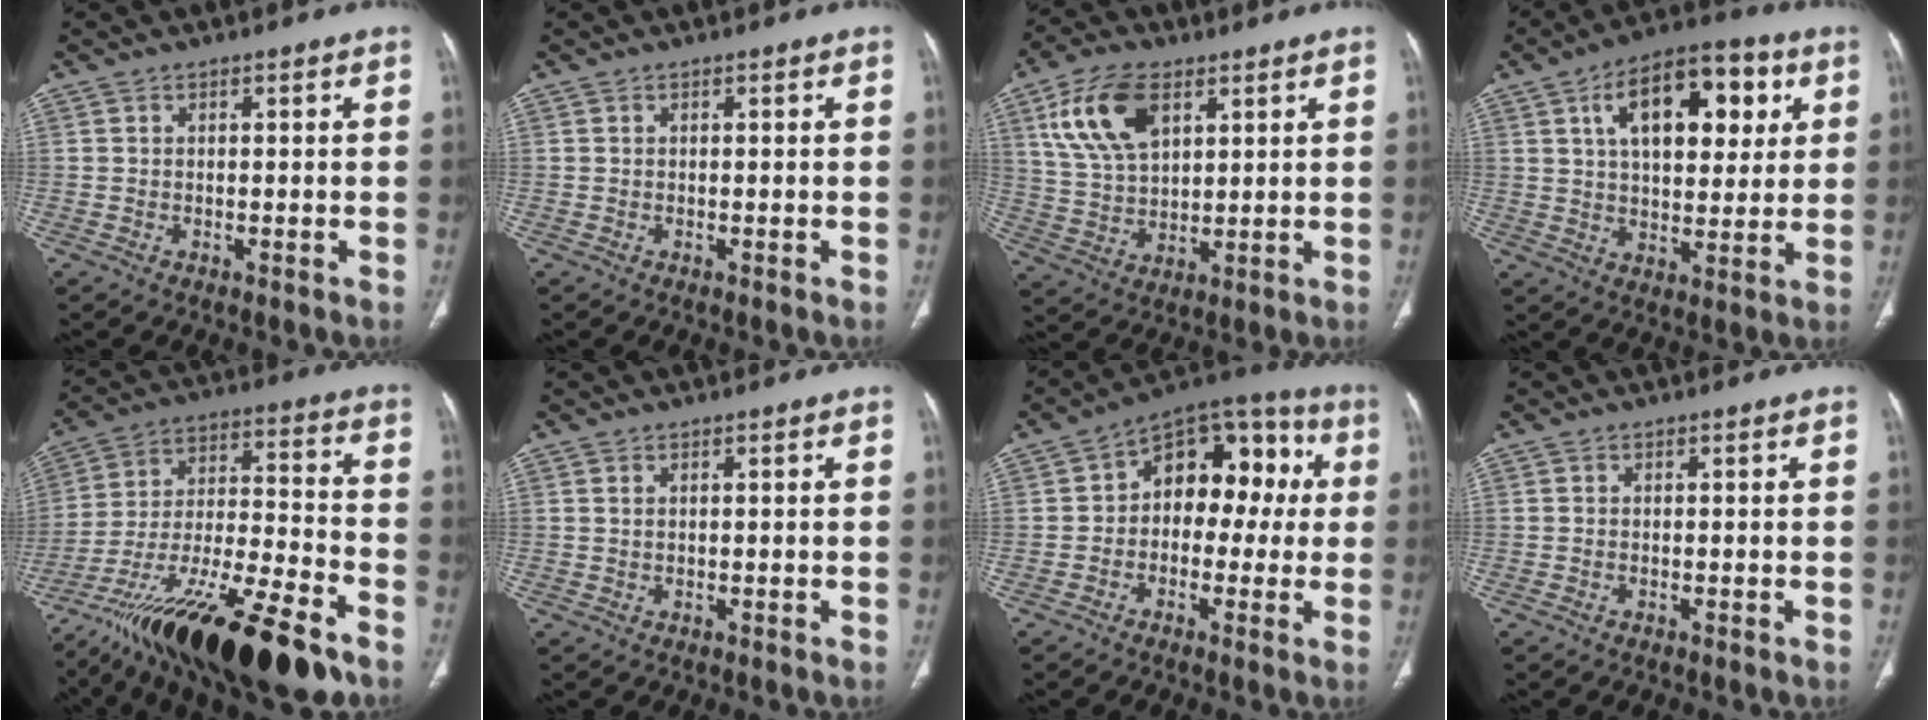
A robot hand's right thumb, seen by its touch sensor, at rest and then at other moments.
{"total": 0.0}
{"total": 13.5, "force": [6.0, 7.5, 9.5], "torque": [-0.173, -0.012, 0.120]}
{"total": 17.9, "force": [6.2, 9.4, 13.9], "torque": [-0.172, 0.000, 0.096]}
{"total": 28.4, "force": [-18.1, 7.8, 20.4], "torque": [-0.325, 0.050, -0.306]}
{"total": 0.5, "force": [0.3, 0.2, 0.4], "torque": [-0.010, 0.002, 0.008]}
{"total": 14.5, "force": [1.3, 9.6, 10.8], "torque": [-0.091, 0.051, 0.002]}
{"total": 0.0}